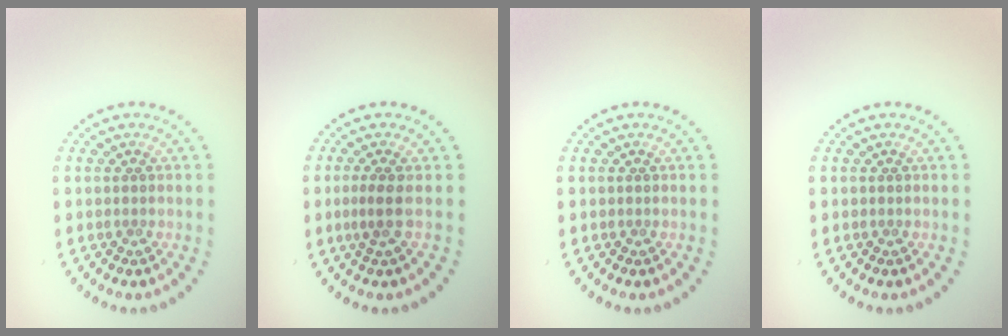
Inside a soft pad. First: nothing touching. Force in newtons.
{"total": 1.8, "press": 1.2, "slide": 1.2}
{"total": 0.0}
{"total": 0.0}